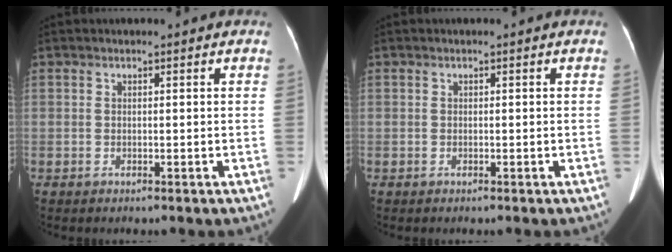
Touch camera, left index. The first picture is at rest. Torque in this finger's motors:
{"motor_torque": [-0.02, 0.02, 0.00, 0.00]}